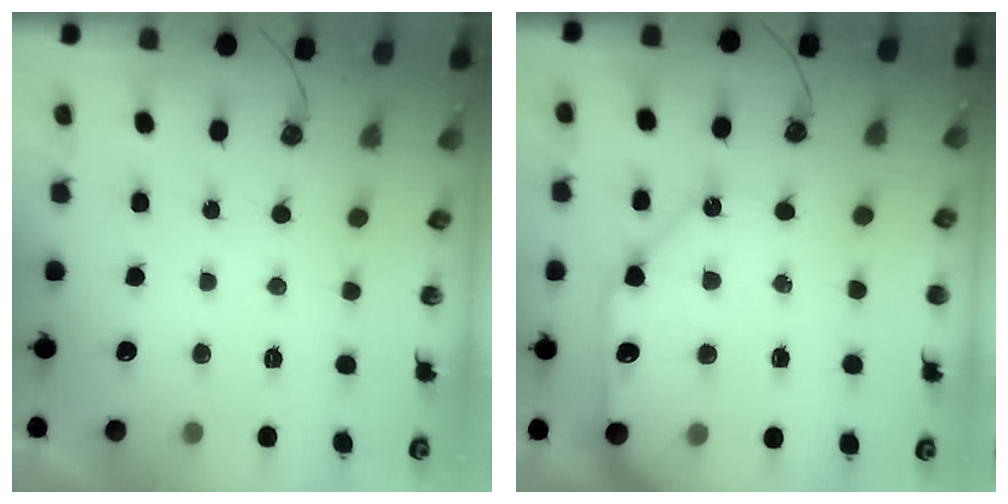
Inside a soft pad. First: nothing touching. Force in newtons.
{"total": 14.5, "press": 14.4, "slide": 2.1}